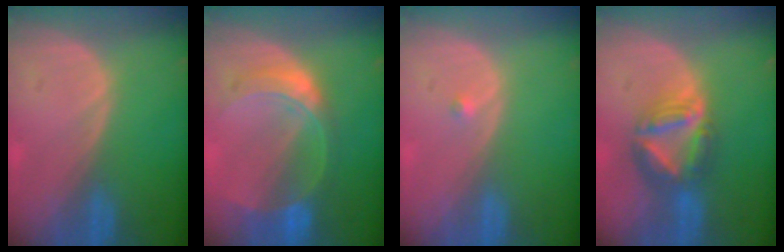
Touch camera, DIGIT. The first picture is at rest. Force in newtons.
{"total": 7.6, "press": 6.6, "slide": 3.7}
{"total": 0.7, "press": 0.5, "slide": 0.4}
{"total": 7.8, "press": 6.8, "slide": 3.9}